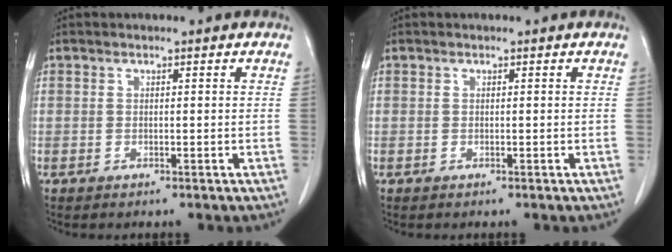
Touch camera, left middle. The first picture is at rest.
{"total": 0.0}